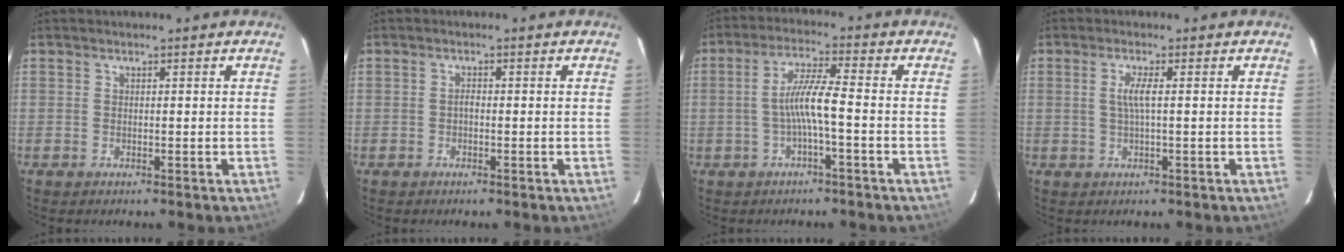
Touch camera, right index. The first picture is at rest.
{"total": 0.8, "force": [-0.4, 0.4, 0.6], "torque": [-0.012, 0.006, -0.009]}
{"total": 6.1, "force": [-1.7, -0.2, 5.8], "torque": [-0.123, 0.010, -0.030]}
{"total": 2.7, "force": [0.1, -0.2, 2.7], "torque": [-0.054, 0.001, 0.001]}